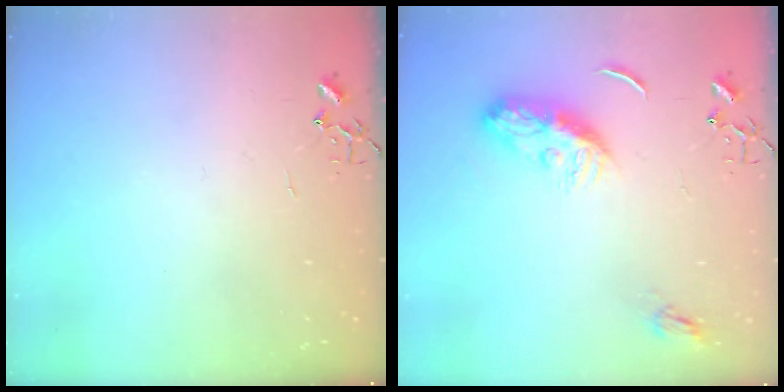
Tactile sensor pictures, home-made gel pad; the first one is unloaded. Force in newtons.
{"total": 10.2, "press": 10.2, "slide": 0.3}